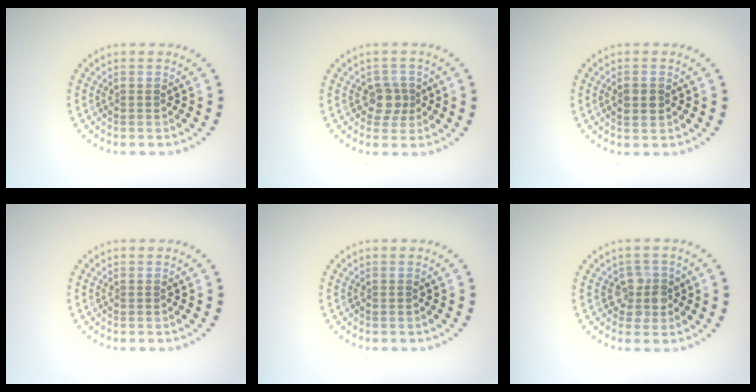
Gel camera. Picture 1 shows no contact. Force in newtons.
{"total": 2.1, "press": 1.8, "slide": 1.1}
{"total": 1.7, "press": 1.7, "slide": 0.1}
{"total": 0.0}
{"total": 0.0}
{"total": 2.2, "press": 2.0, "slide": 1.0}